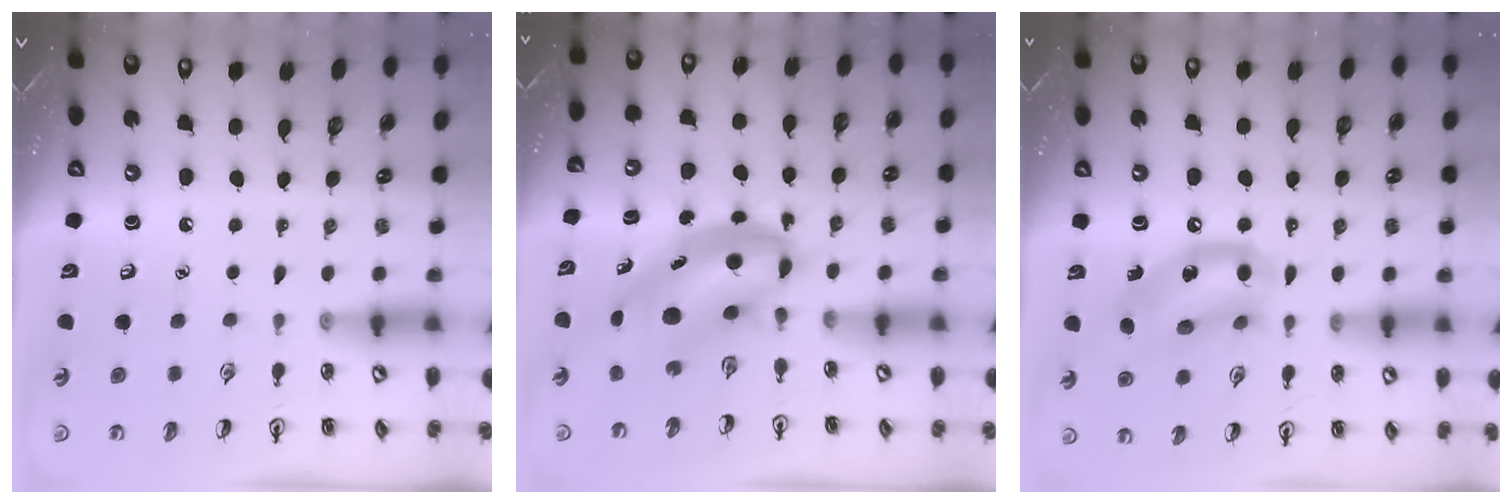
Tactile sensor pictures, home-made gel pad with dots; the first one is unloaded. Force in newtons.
{"total": 6.9, "press": 6.7, "slide": 1.4}
{"total": 13.0, "press": 12.8, "slide": 2.5}